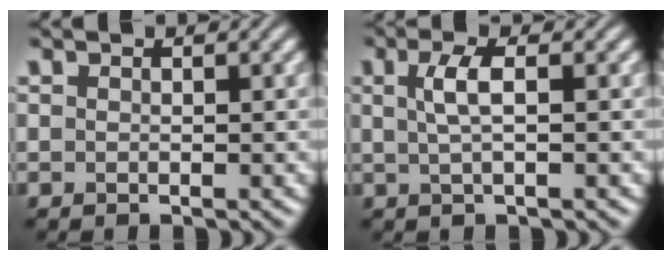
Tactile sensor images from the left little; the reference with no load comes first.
{"total": 2.5, "force": [0.5, 0.6, 2.3], "torque": [-0.048, 0.005, 0.009]}